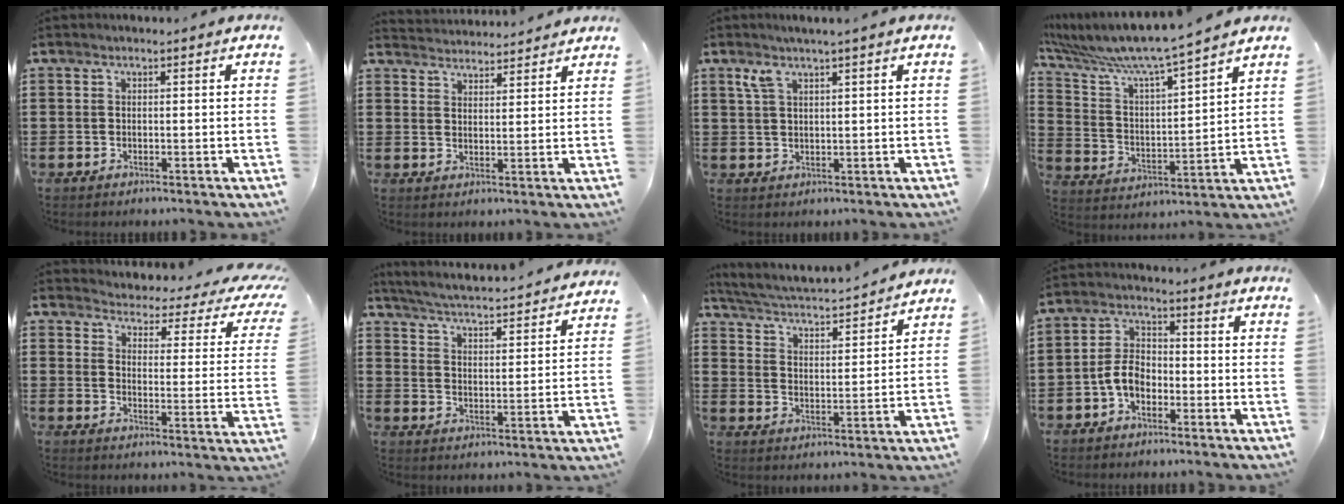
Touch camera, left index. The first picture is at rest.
{"total": 3.2, "force": [3.2, -0.1, -0.5], "torque": [-0.002, -0.016, 0.060]}
{"total": 3.1, "force": [2.0, 0.5, 2.3], "torque": [-0.051, 0.003, 0.037]}
{"total": 7.8, "force": [6.9, -0.2, 3.5], "torque": [-0.101, -0.054, 0.113]}
{"total": 2.9, "force": [2.6, 0.6, 0.9], "torque": [-0.031, -0.031, 0.035]}
{"total": 3.8, "force": [3.7, -0.7, 0.8], "torque": [-0.039, -0.037, 0.053]}
{"total": 3.2, "force": [3.1, -0.3, 0.9], "torque": [-0.038, -0.031, 0.044]}
{"total": 5.2, "force": [-2.2, 3.2, 3.4], "torque": [-0.090, 0.003, -0.050]}